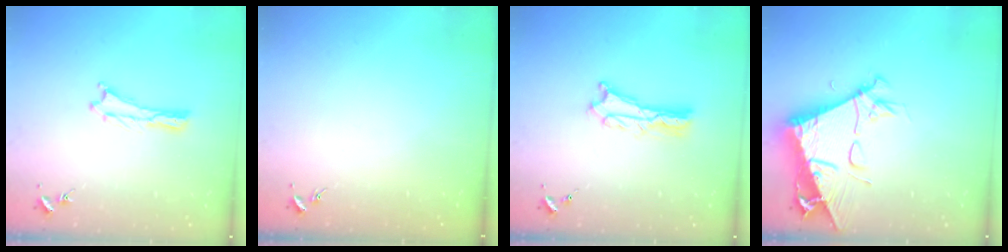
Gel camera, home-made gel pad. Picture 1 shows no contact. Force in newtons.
{"total": 0.0}
{"total": 2.7, "press": 2.6, "slide": 0.3}
{"total": 9.4, "press": 9.4, "slide": 0.9}